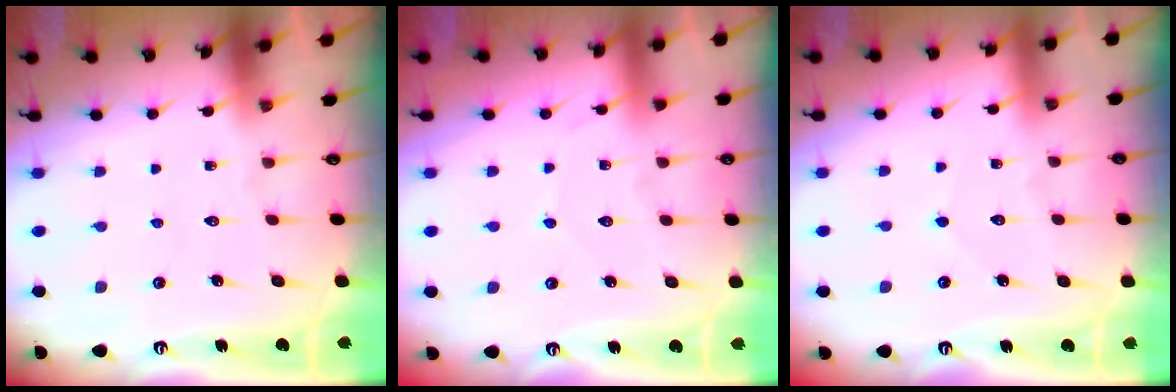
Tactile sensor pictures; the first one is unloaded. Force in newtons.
{"total": 2.7, "press": 2.7, "slide": 0.3}
{"total": 2.5, "press": 2.5, "slide": 0.2}